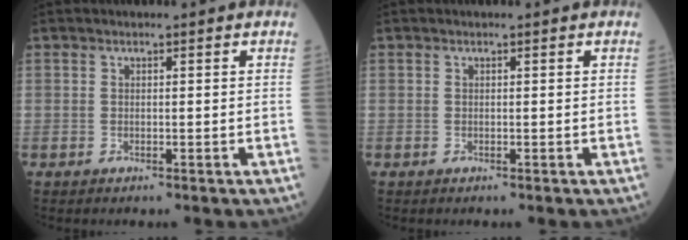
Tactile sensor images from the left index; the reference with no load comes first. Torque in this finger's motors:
{"motor_torque": [0.00, 0.00, 0.00, 0.00]}